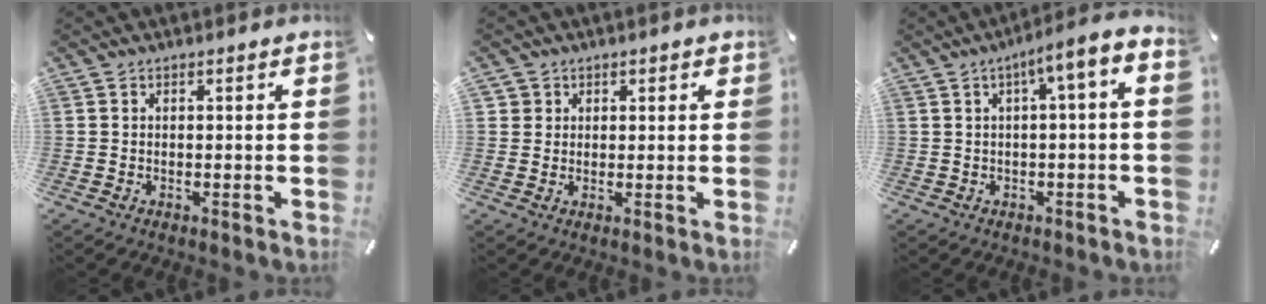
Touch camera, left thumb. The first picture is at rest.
{"total": 2.6, "force": [1.1, 2.3, 0.2], "torque": [-0.002, 0.001, 0.018]}
{"total": 5.9, "force": [0.5, 1.1, 5.8], "torque": [-0.098, -0.007, 0.006]}